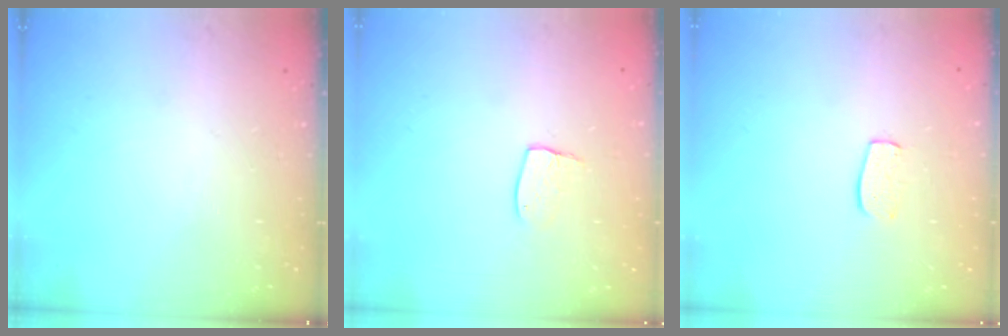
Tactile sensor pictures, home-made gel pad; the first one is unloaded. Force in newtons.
{"total": 6.6, "press": 6.6, "slide": 0.4}
{"total": 6.9, "press": 6.8, "slide": 0.4}